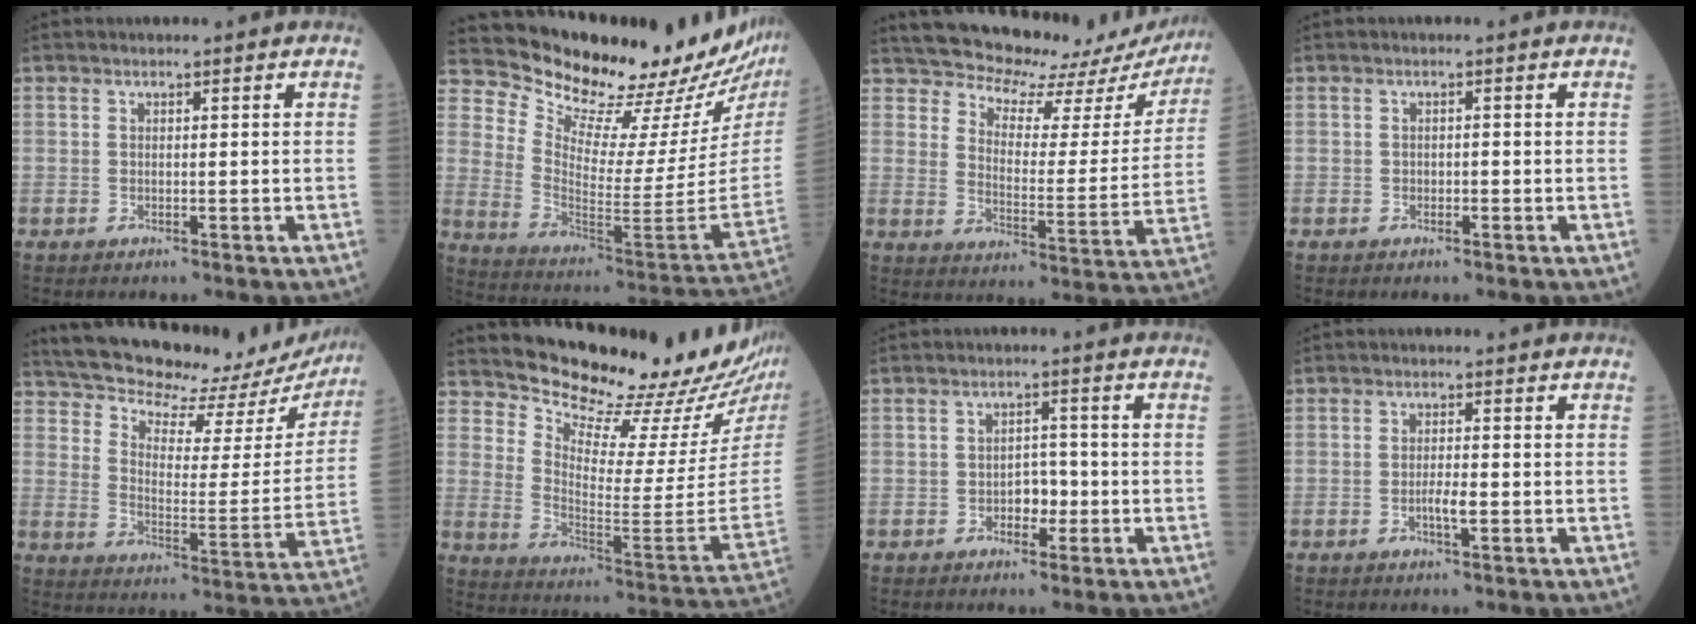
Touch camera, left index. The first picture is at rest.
{"total": 26.3, "force": [24.3, 3.7, 9.2], "torque": [-0.156, -0.123, 0.328]}
{"total": 19.1, "force": [17.4, 6.2, 5.1], "torque": [-0.055, -0.038, 0.202]}
{"total": 0.8, "force": [-0.4, 0.5, 0.4], "torque": [-0.003, 0.001, -0.009]}
{"total": 24.6, "force": [21.9, 7.2, 8.3], "torque": [-0.138, -0.034, 0.277]}
{"total": 20.7, "force": [19.3, 1.7, 7.1], "torque": [-0.127, -0.119, 0.258]}
{"total": 3.3, "force": [-1.2, 2.0, 2.3], "torque": [-0.029, 0.006, -0.022]}
{"total": 2.3, "force": [-0.8, 0.4, 2.1], "torque": [-0.039, 0.000, -0.015]}